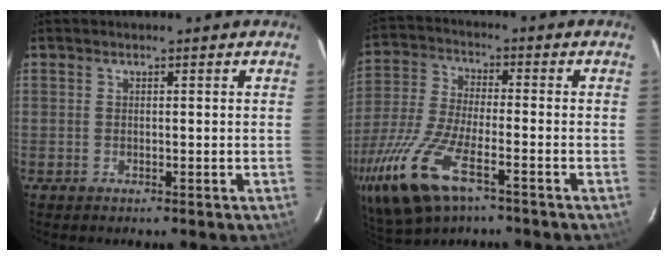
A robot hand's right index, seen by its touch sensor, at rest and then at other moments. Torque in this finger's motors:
{"motor_torque": [1.42, -0.72, 0.59, 0.21]}